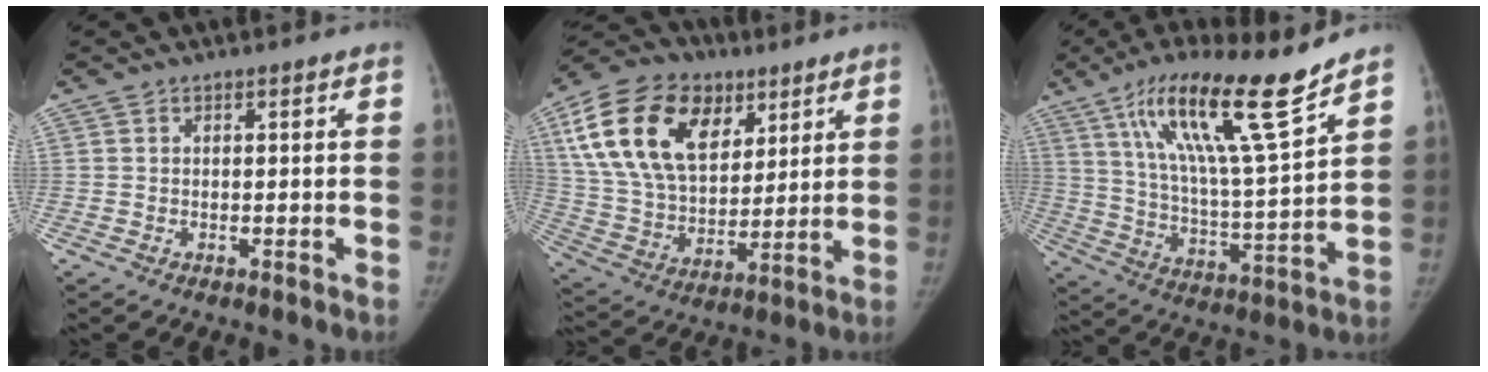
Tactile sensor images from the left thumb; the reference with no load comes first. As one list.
[{"total": 24.1, "force": [10.2, 15.4, 15.4], "torque": [-0.276, -0.010, 0.183]}, {"total": 19.2, "force": [12.6, 1.8, 14.3], "torque": [-0.228, -0.066, 0.219]}]